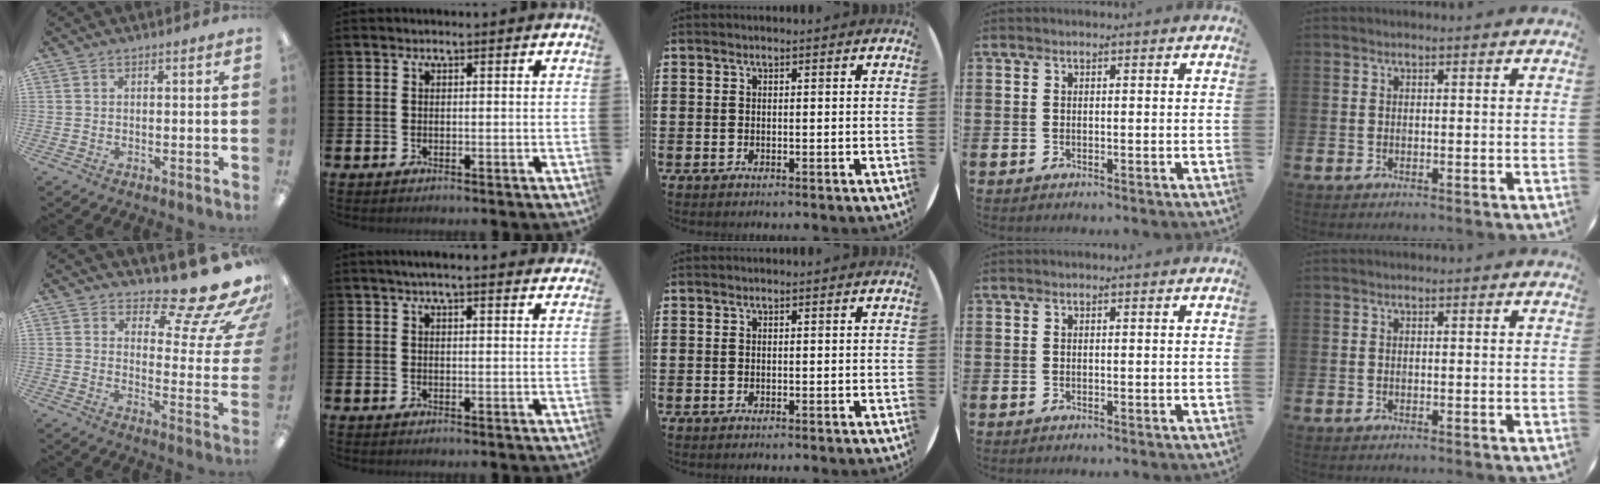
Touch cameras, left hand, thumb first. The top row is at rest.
{"thumb": {"total": 14.5, "force": [11.2, 4.0, 8.3], "torque": [-0.115, -0.094, 0.182]}, "index": {"total": 3.3, "force": [3.2, 0.0, 1.0], "torque": [-0.026, -0.009, 0.057]}}